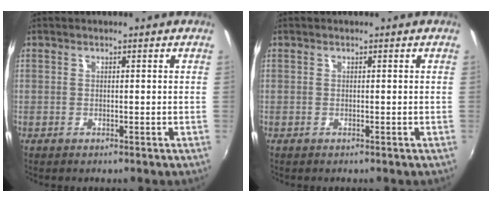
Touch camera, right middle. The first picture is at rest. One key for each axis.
{"total": 0.0}